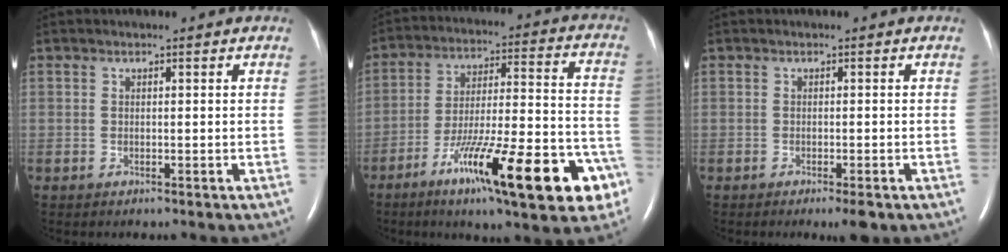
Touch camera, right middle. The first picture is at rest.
{"total": 22.1, "force": [-11.4, 3.4, 18.6], "torque": [-0.236, -0.003, -0.170]}
{"total": 2.3, "force": [-1.4, 0.3, 1.8], "torque": [-0.023, -0.005, -0.018]}